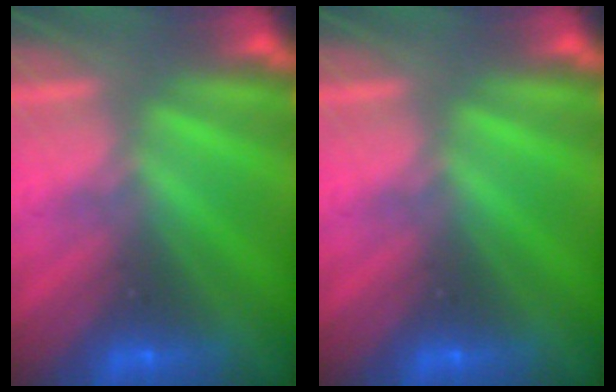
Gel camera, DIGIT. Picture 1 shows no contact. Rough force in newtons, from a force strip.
{"total": 0.0}